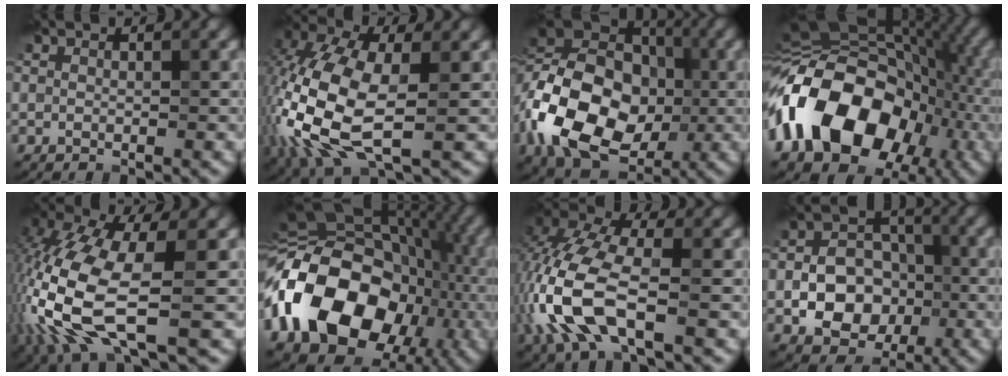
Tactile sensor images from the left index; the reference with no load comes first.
{"total": 11.2, "force": [-2.3, 6.0, 9.2], "torque": [-0.231, -0.006, -0.050]}
{"total": 16.0, "force": [-4.2, 11.3, 10.5], "torque": [-0.213, 0.012, -0.081]}
{"total": 16.4, "force": [-4.6, 11.3, 11.0], "torque": [-0.186, 0.009, -0.092]}
{"total": 11.9, "force": [-3.1, 4.4, 10.6], "torque": [-0.268, -0.010, -0.062]}
{"total": 17.7, "force": [-3.6, 13.0, 11.5], "torque": [-0.221, -0.002, -0.064]}
{"total": 9.1, "force": [-2.9, 4.0, 7.7], "torque": [-0.192, 0.010, -0.069]}
{"total": 8.0, "force": [-2.3, 6.3, 4.3], "torque": [-0.047, -0.006, -0.055]}